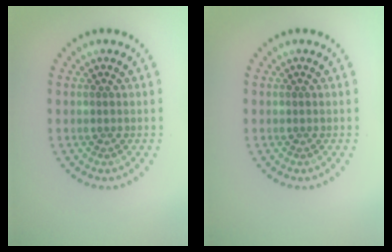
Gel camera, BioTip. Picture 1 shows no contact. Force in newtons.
{"total": 0.0}